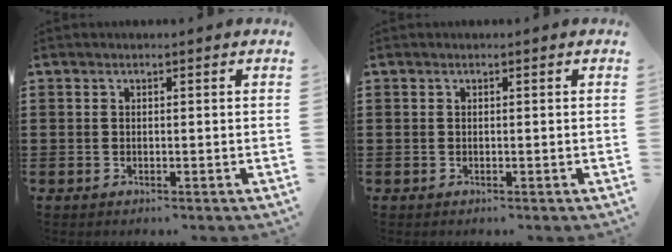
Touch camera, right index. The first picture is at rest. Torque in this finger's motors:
{"motor_torque": [-0.01, 0.01, 0.00, 0.00]}